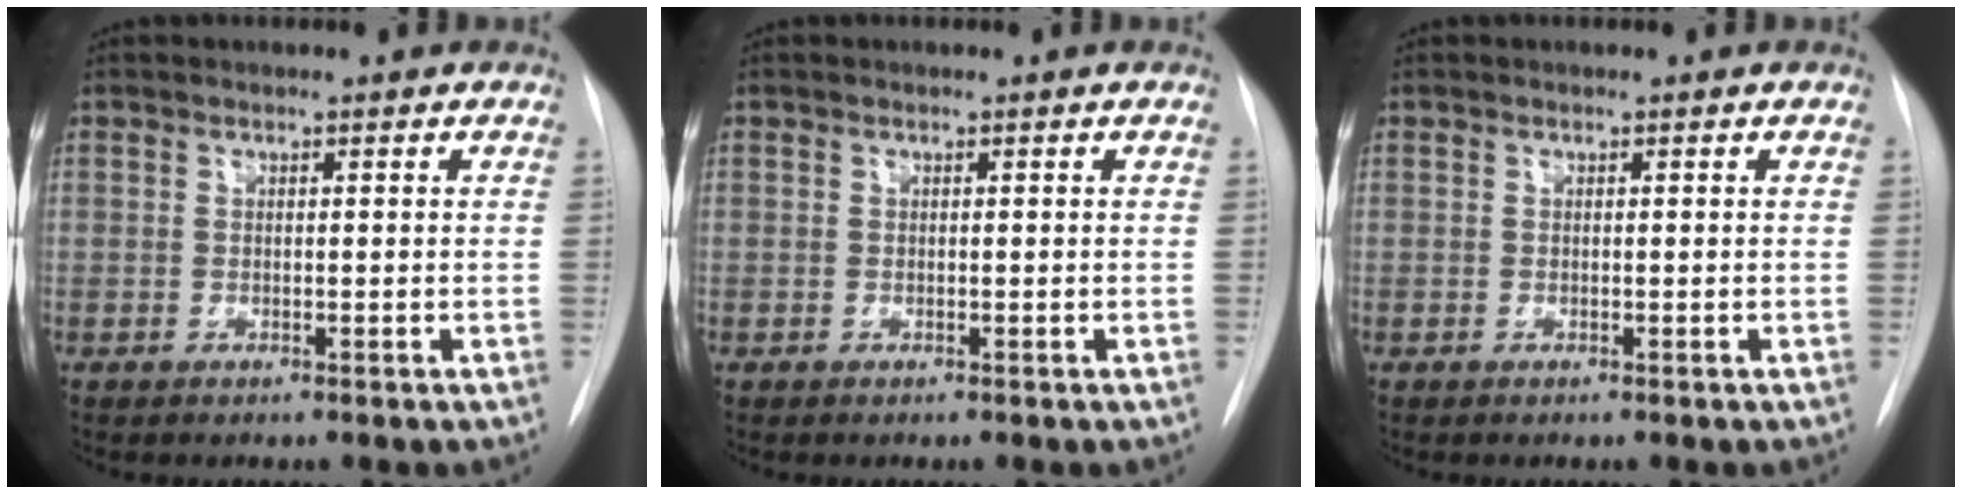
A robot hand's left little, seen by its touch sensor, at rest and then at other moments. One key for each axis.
{"total": 0.0}
{"total": 0.0}